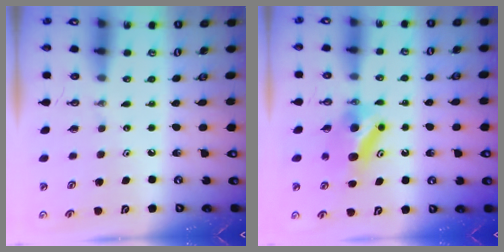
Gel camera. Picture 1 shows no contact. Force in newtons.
{"total": 8.0, "press": 6.6, "slide": 4.5}